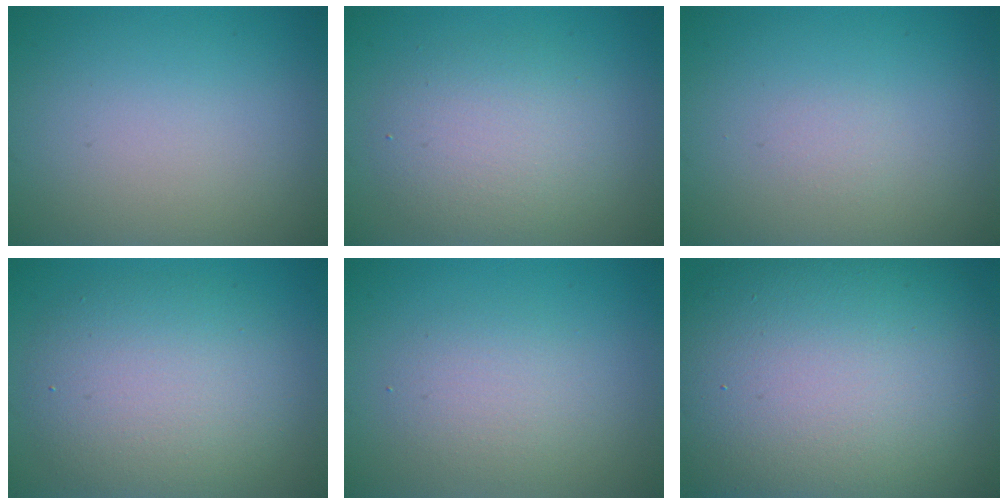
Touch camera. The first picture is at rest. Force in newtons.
{"total": 4.2, "press": 4.2, "slide": 0.2}
{"total": 0.5, "press": 0.5, "slide": 0.1}
{"total": 6.6, "press": 6.6, "slide": 0.4}
{"total": 2.4, "press": 2.4, "slide": 0.1}
{"total": 18.1, "press": 18.1, "slide": 1.2}